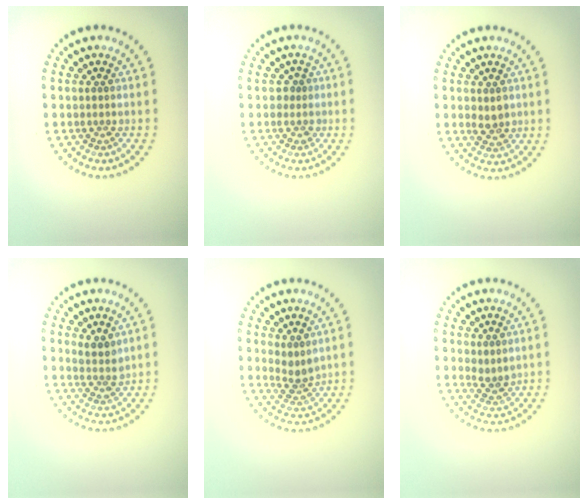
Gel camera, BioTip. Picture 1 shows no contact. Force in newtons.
{"total": 1.3, "press": 1.0, "slide": 0.8}
{"total": 1.8, "press": 1.7, "slide": 0.6}
{"total": 1.9, "press": 1.6, "slide": 1.1}
{"total": 2.0, "press": 1.5, "slide": 1.4}
{"total": 1.4, "press": 1.2, "slide": 0.8}